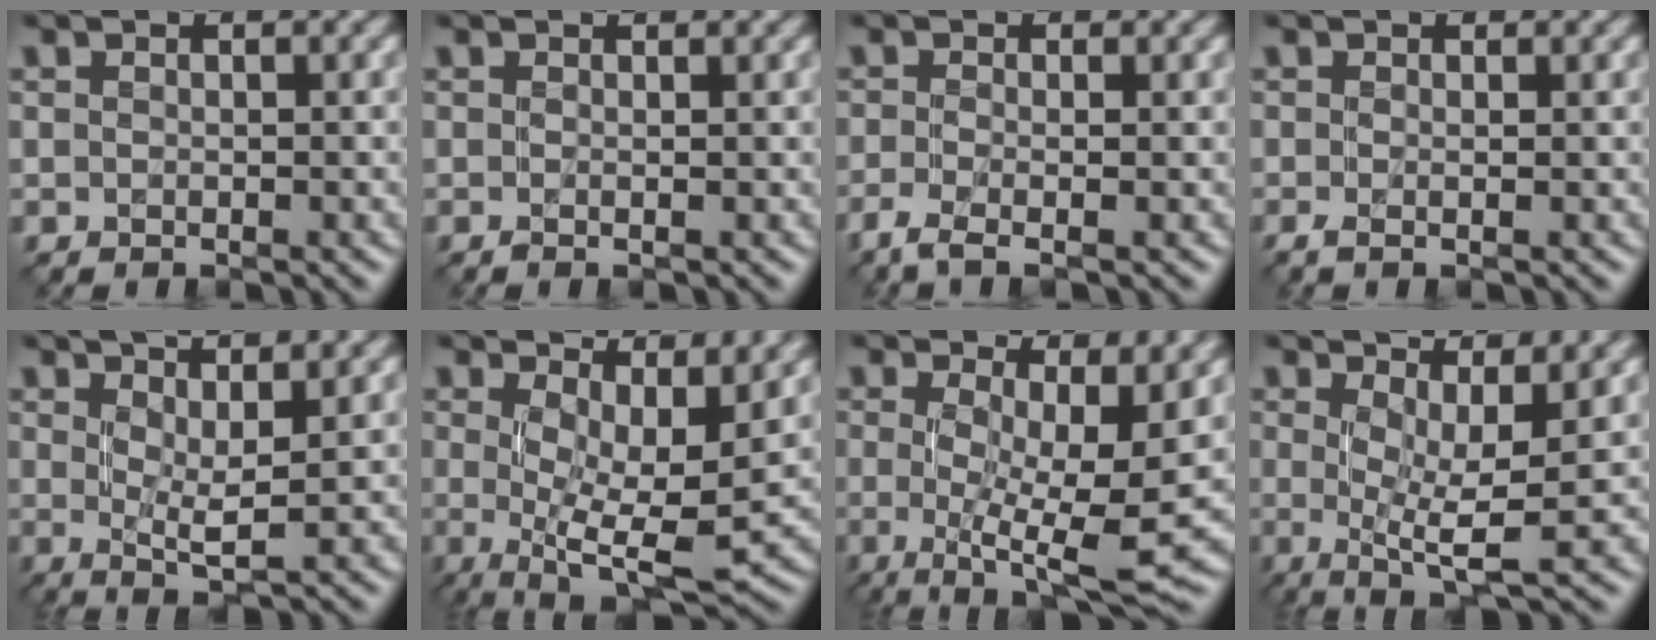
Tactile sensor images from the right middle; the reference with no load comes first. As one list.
[{"total": 1.3, "force": [0.4, 0.4, 1.2], "torque": [-0.020, -0.003, -0.004]}, {"total": 2.6, "force": [-1.4, 0.7, 2.0], "torque": [-0.043, -0.015, -0.038]}, {"total": 1.5, "force": [0.0, 0.4, 1.4], "torque": [-0.028, -0.001, -0.004]}, {"total": 6.0, "force": [2.5, 1.3, 5.3], "torque": [-0.076, 0.000, 0.041]}, {"total": 9.7, "force": [2.4, 3.3, 8.8], "torque": [-0.131, -0.012, 0.044]}, {"total": 11.0, "force": [0.6, 3.3, 10.5], "torque": [-0.147, -0.014, 0.012]}, {"total": 8.2, "force": [1.6, 2.2, 7.8], "torque": [-0.116, 0.000, 0.028]}]